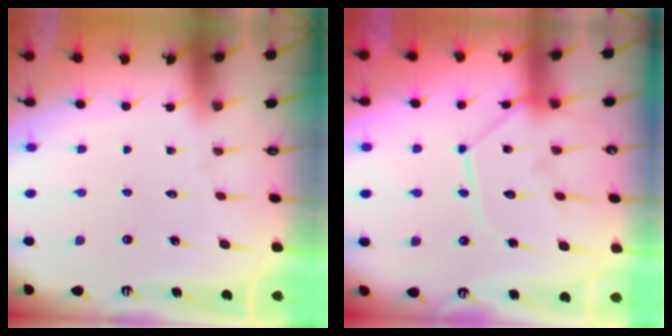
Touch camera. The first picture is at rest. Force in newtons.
{"total": 12.9, "press": 12.8, "slide": 1.6}